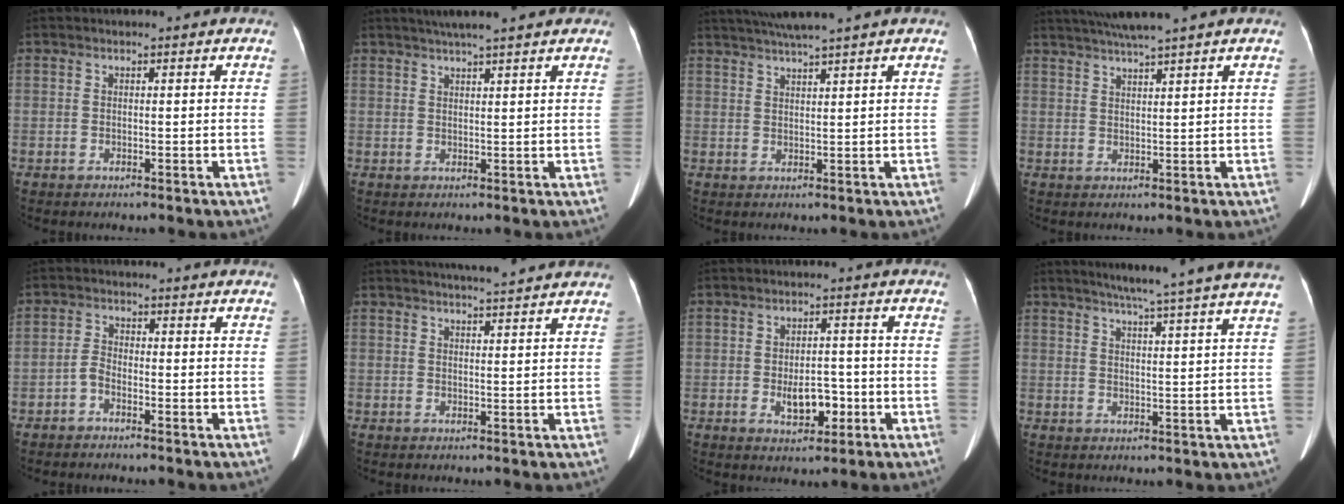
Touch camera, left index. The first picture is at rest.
{"total": 9.4, "force": [7.8, 0.7, 5.2], "torque": [-0.069, 0.033, 0.094]}
{"total": 6.7, "force": [5.7, -1.4, 3.3], "torque": [-0.055, 0.019, 0.093]}
{"total": 6.6, "force": [5.6, -1.5, 3.3], "torque": [-0.055, 0.016, 0.093]}
{"total": 1.9, "force": [-1.4, 0.7, 1.2], "torque": [-0.032, 0.000, -0.029]}
{"total": 7.1, "force": [6.5, -0.2, 2.8], "torque": [-0.045, 0.012, 0.077]}
{"total": 5.5, "force": [-1.9, 2.9, 4.3], "torque": [-0.071, 0.001, -0.026]}
{"total": 14.6, "force": [12.3, -1.7, 7.7], "torque": [-0.112, -0.007, 0.145]}